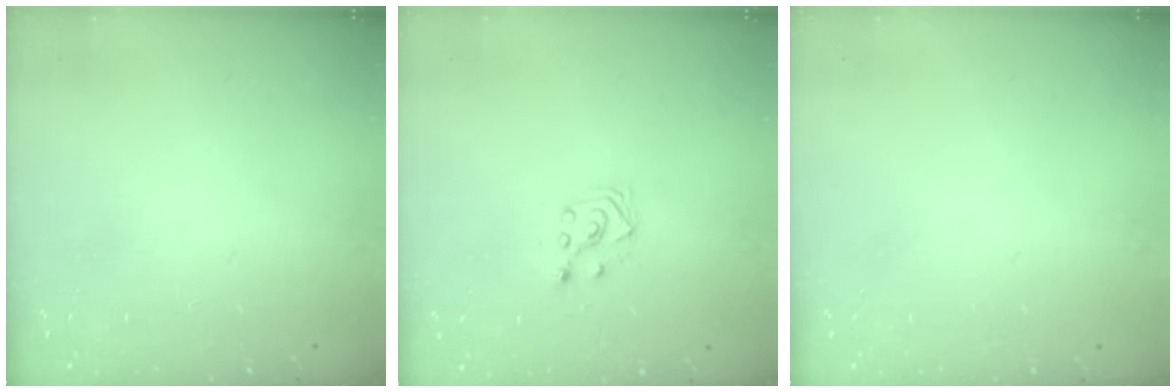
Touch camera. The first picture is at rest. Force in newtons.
{"total": 3.1, "press": 3.1, "slide": 0.8}
{"total": 0.0}